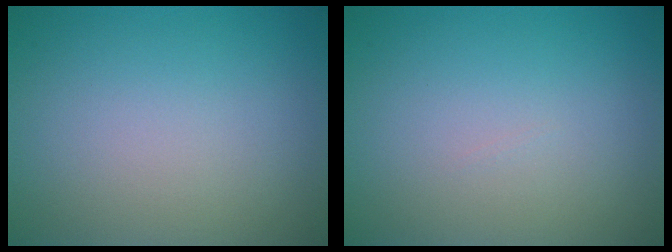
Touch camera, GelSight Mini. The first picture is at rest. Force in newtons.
{"total": 0.0}